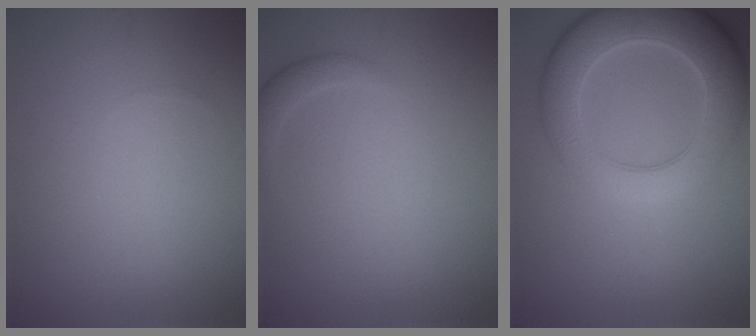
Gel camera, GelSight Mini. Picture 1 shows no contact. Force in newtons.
{"total": 1.4, "press": 1.4, "slide": 0.1}
{"total": 7.8, "press": 7.8, "slide": 0.3}